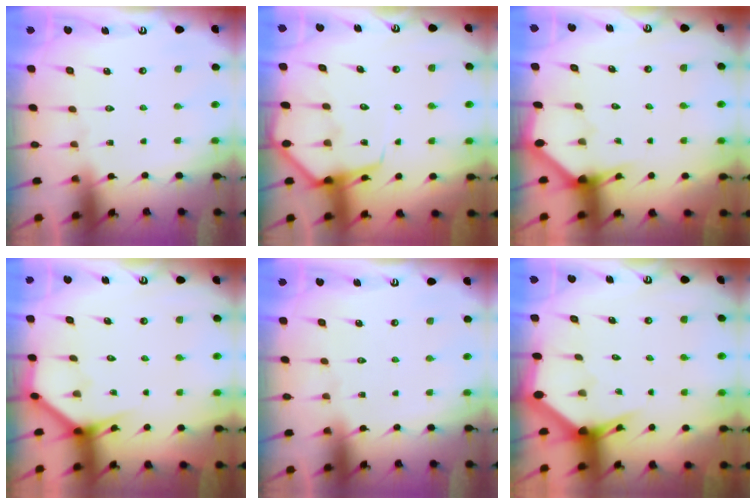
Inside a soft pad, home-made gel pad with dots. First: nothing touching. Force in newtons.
{"total": 7.7, "press": 7.7, "slide": 0.8}
{"total": 2.9, "press": 2.9, "slide": 0.2}
{"total": 3.7, "press": 3.7, "slide": 0.3}
{"total": 0.0}
{"total": 2.9, "press": 2.9, "slide": 0.2}